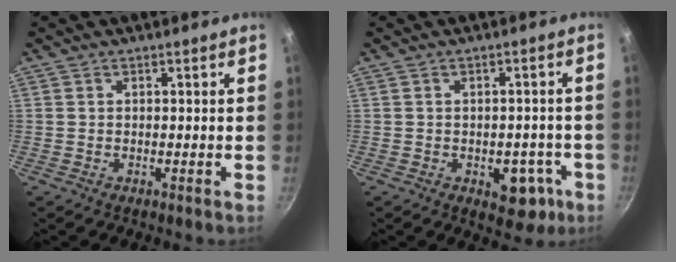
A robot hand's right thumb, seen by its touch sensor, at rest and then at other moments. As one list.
[{"total": 7.8, "force": [-2.8, 4.8, 5.4], "torque": [-0.034, 0.016, -0.025]}]